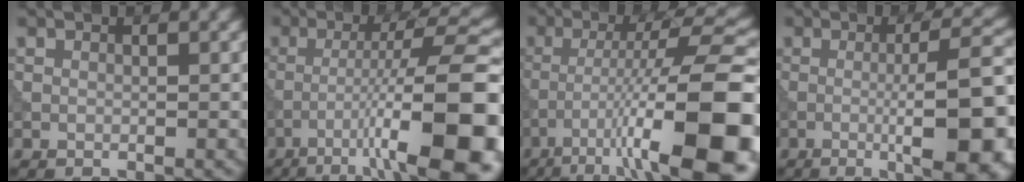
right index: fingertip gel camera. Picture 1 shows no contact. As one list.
[{"total": 13.5, "force": [-5.4, 2.7, 12.1], "torque": [-0.185, 0.007, -0.077]}, {"total": 15.0, "force": [-6.5, 3.3, 13.1], "torque": [-0.208, 0.010, -0.096]}, {"total": 10.9, "force": [-2.7, 2.2, 10.3], "torque": [-0.125, 0.011, -0.040]}]